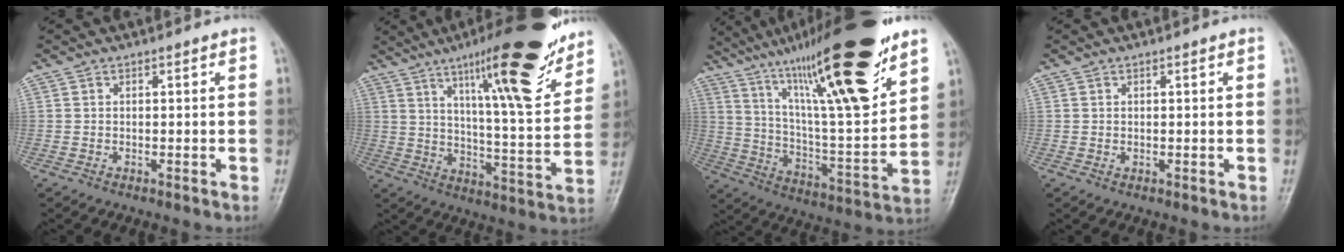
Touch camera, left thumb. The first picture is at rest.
{"total": 22.3, "force": [14.0, 4.1, 16.9], "torque": [-0.219, -0.059, 0.215]}
{"total": 27.6, "force": [17.3, 4.5, 21.0], "torque": [-0.333, -0.060, 0.295]}
{"total": 0.8, "force": [0.4, 0.4, 0.6], "torque": [-0.005, 0.001, 0.006]}